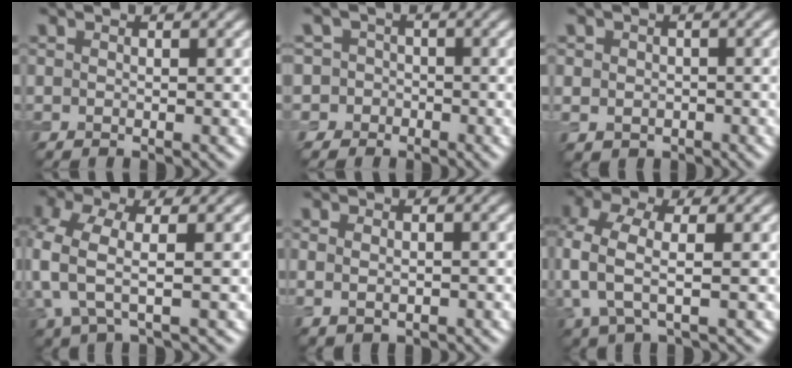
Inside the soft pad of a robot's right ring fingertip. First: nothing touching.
{"total": 5.0, "force": [-1.3, 4.8, 0.3], "torque": [0.013, 0.013, -0.056]}
{"total": 1.9, "force": [-0.2, 1.7, 0.7], "torque": [-0.006, -0.006, -0.003]}
{"total": 5.6, "force": [-0.6, 2.6, 4.9], "torque": [-0.130, -0.003, -0.017]}
{"total": 1.6, "force": [0.0, 1.0, 1.2], "torque": [-0.023, -0.004, 0.006]}
{"total": 5.8, "force": [-0.1, 3.0, 5.0], "torque": [-0.124, 0.002, -0.007]}